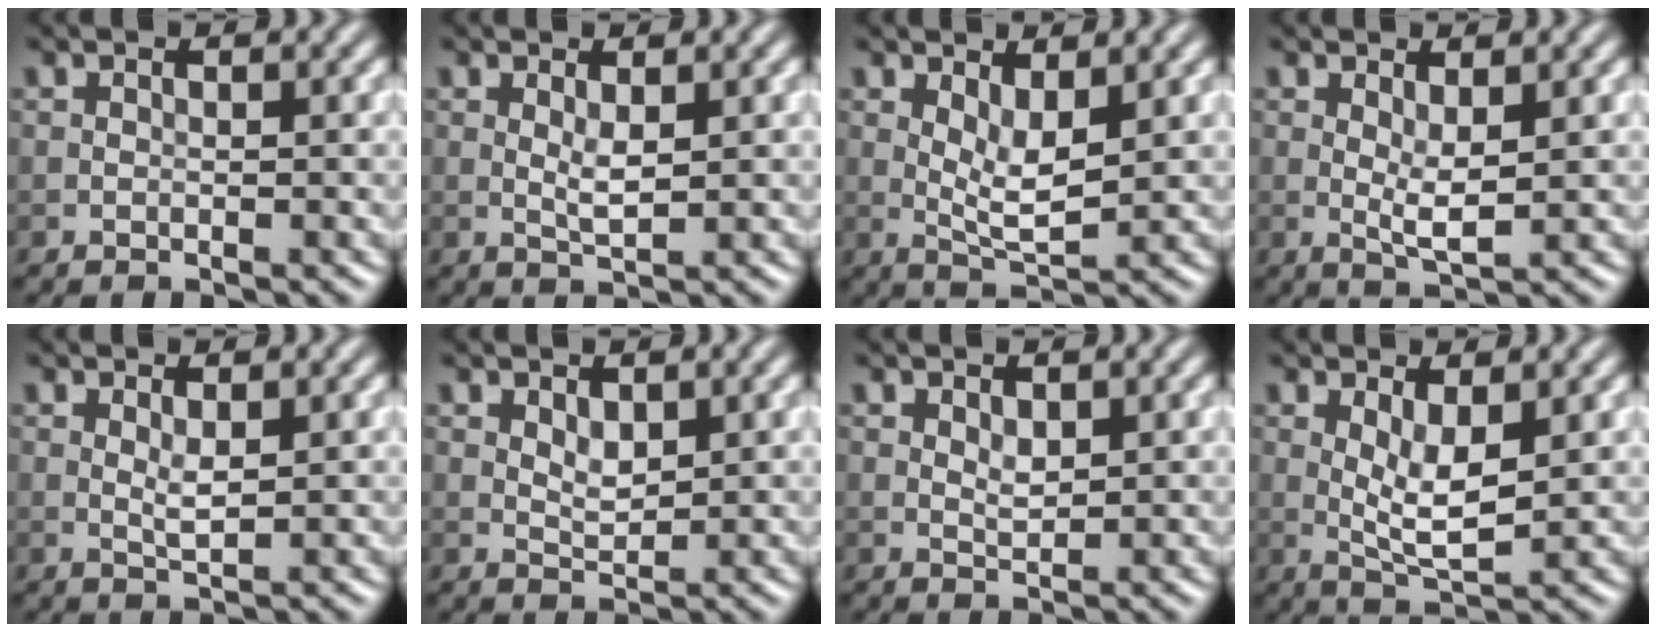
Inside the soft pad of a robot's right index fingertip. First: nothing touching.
{"total": 1.6, "force": [0.5, 0.4, 1.4], "torque": [-0.032, -0.004, 0.011]}
{"total": 3.1, "force": [1.0, 1.0, 2.8], "torque": [-0.057, -0.011, 0.021]}
{"total": 2.4, "force": [0.6, 0.6, 2.2], "torque": [-0.045, -0.007, 0.013]}
{"total": 1.3, "force": [0.5, 0.3, 1.2], "torque": [-0.027, -0.004, 0.010]}
{"total": 1.6, "force": [0.8, 0.9, 1.2], "torque": [-0.024, -0.004, 0.018]}
{"total": 1.2, "force": [0.6, 0.6, 0.9], "torque": [-0.018, -0.003, 0.013]}
{"total": 3.8, "force": [0.7, 1.2, 3.5], "torque": [-0.069, -0.007, 0.019]}